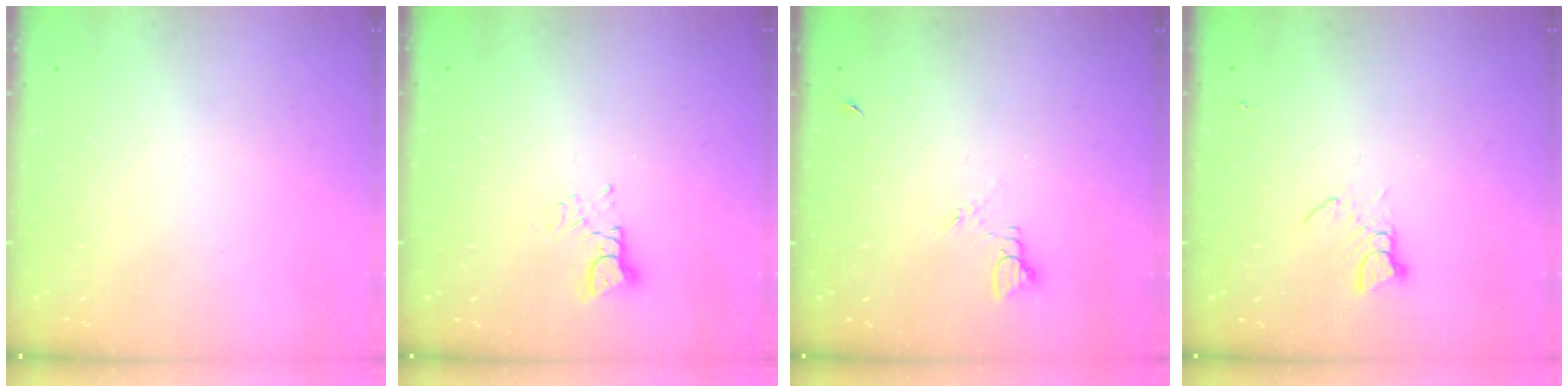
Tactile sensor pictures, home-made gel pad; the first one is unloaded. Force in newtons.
{"total": 3.0, "press": 3.0, "slide": 0.4}
{"total": 4.5, "press": 4.4, "slide": 0.6}
{"total": 3.8, "press": 3.8, "slide": 0.5}